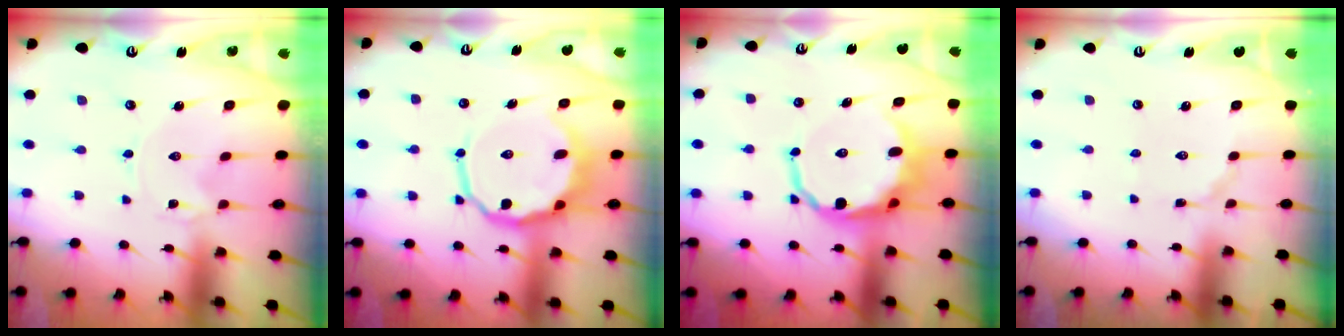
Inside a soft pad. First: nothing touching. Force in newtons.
{"total": 10.4, "press": 9.9, "slide": 3.1}
{"total": 11.6, "press": 11.2, "slide": 3.0}
{"total": 3.2, "press": 3.2, "slide": 0.4}